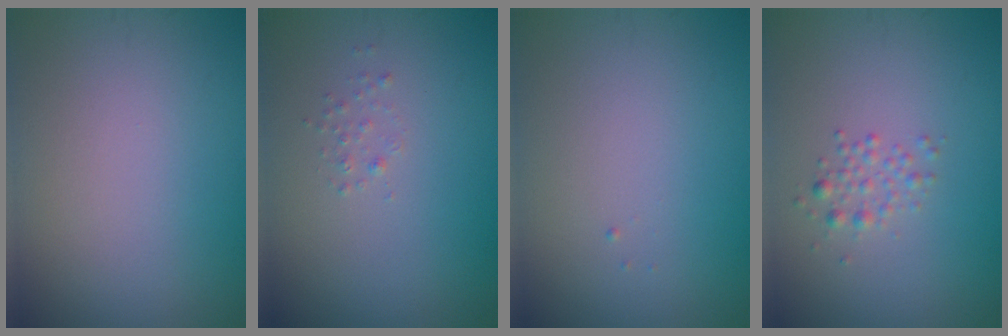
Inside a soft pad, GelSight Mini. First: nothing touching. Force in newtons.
{"total": 0.6, "press": 0.6, "slide": 0.0}
{"total": 0.0}
{"total": 1.4, "press": 1.4, "slide": 0.1}